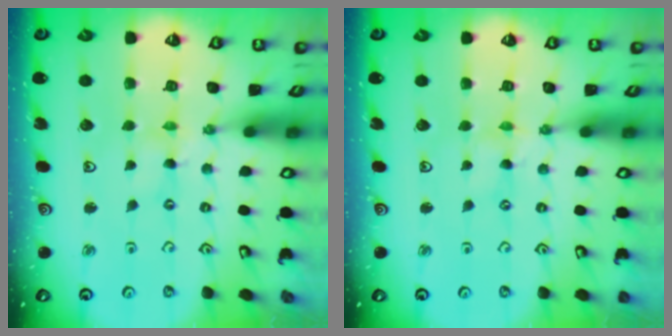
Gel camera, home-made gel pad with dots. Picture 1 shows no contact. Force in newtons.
{"total": 0.0}